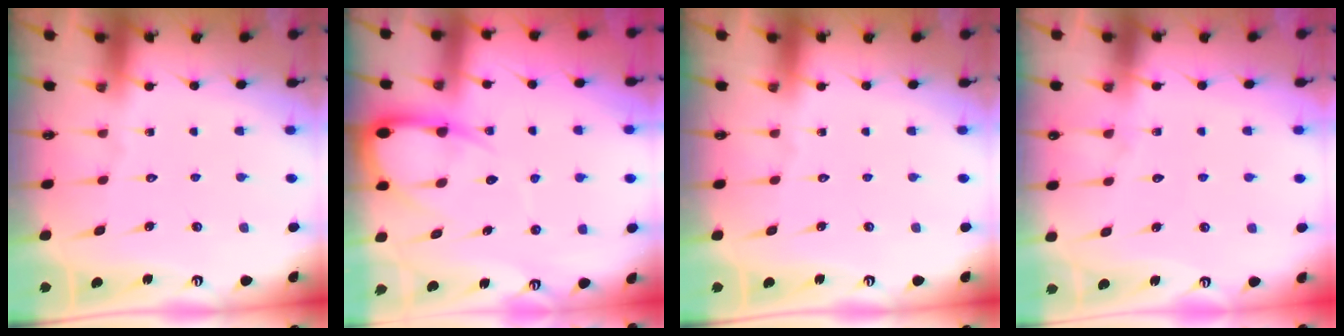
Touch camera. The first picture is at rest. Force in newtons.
{"total": 8.1, "press": 8.0, "slide": 1.1}
{"total": 0.0}
{"total": 5.2, "press": 5.2, "slide": 0.6}